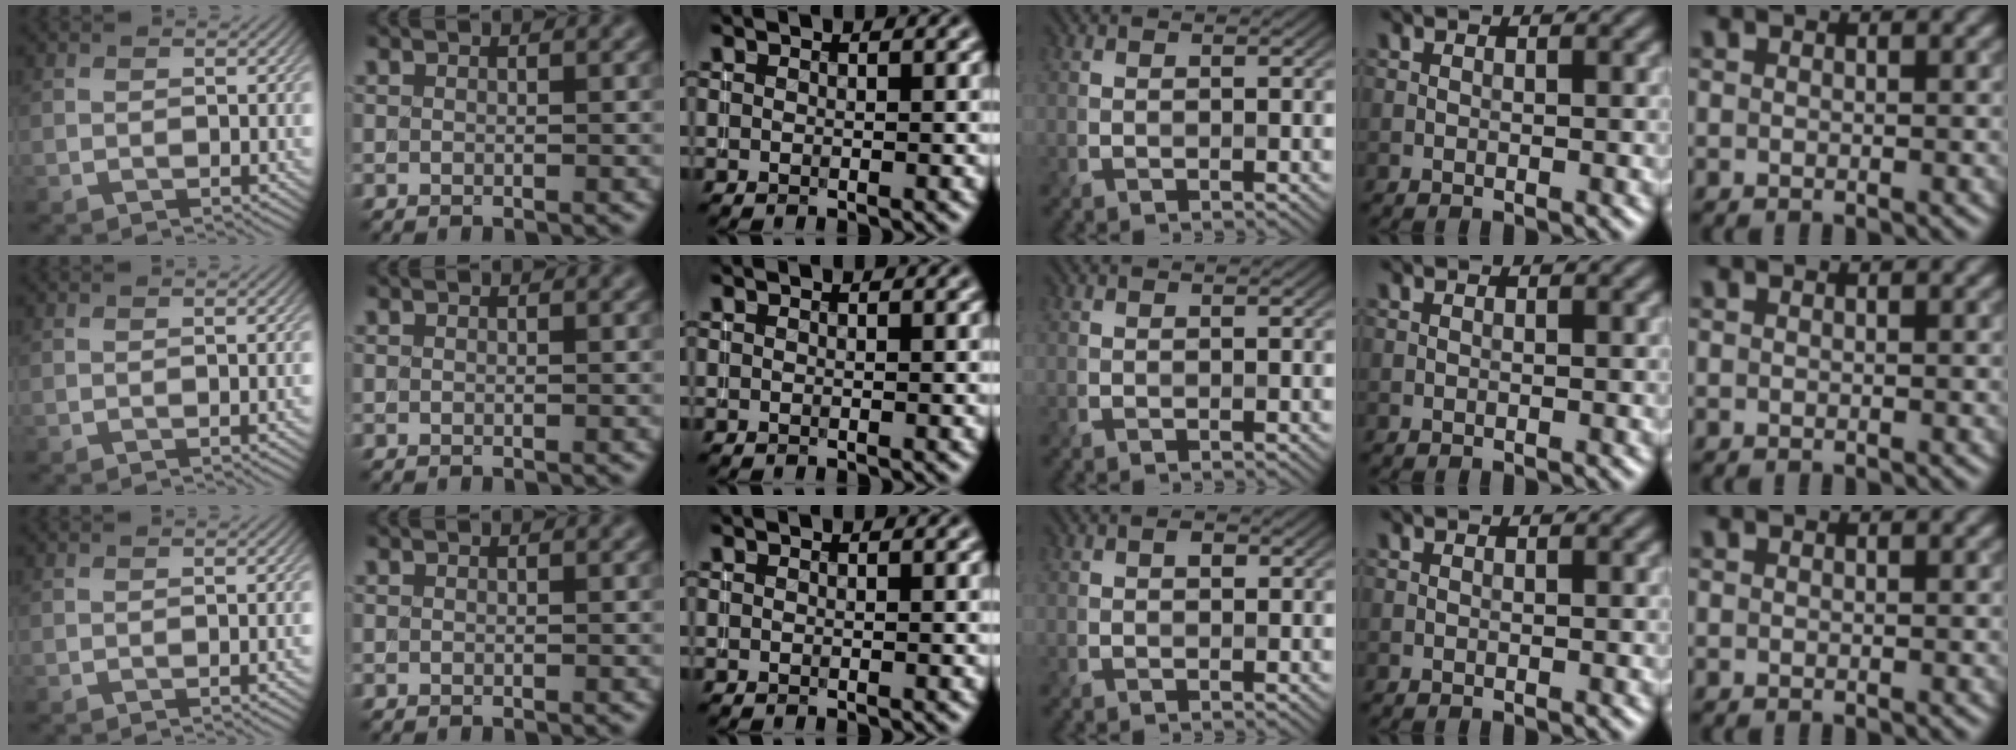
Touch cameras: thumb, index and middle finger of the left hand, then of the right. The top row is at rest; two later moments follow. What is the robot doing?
{"motion": "insert", "object": "backpack"}